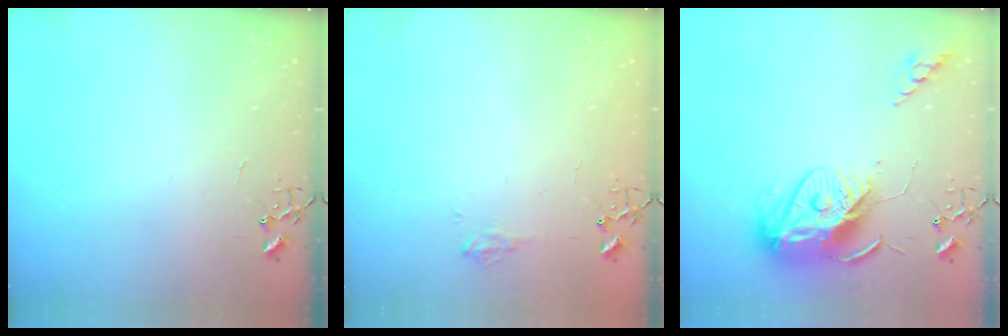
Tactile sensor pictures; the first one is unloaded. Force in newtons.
{"total": 6.1, "press": 6.1, "slide": 0.1}
{"total": 13.9, "press": 13.8, "slide": 1.3}